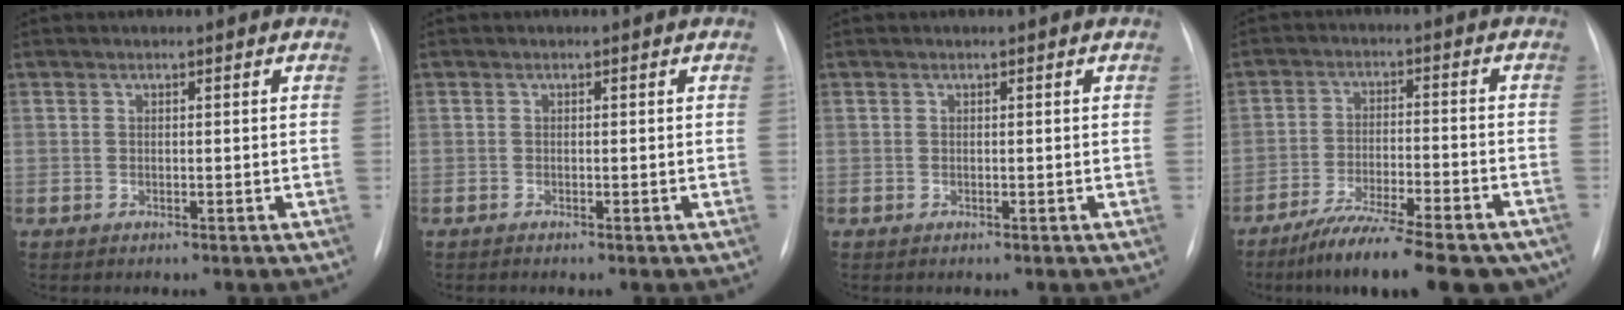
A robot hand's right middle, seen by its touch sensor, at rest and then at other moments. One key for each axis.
{"total": 0.0}
{"total": 0.0}
{"total": 18.0, "fx": -14.2, "fy": 3.6, "fz": 10.4, "tx": -0.119, "ty": -0.003, "tz": -0.215}